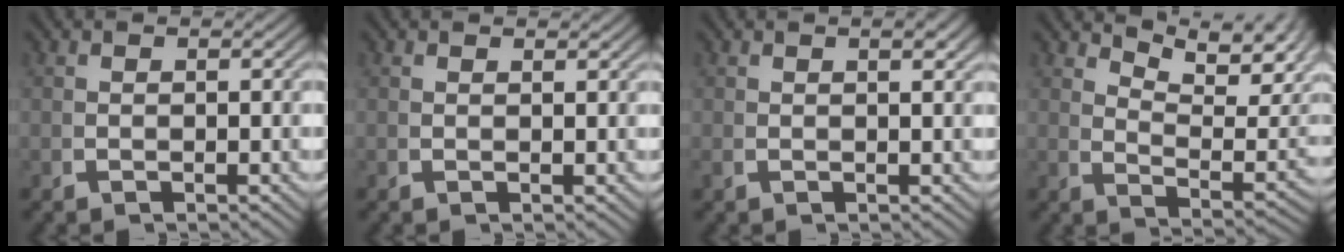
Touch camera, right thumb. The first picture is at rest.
{"total": 0.7, "force": [0.6, 0.1, 0.1], "torque": [0.000, -0.001, 0.010]}
{"total": 1.3, "force": [0.6, 0.3, 1.1], "torque": [-0.016, 0.003, 0.011]}
{"total": 8.6, "force": [4.6, 3.7, 6.2], "torque": [-0.076, 0.012, 0.071]}